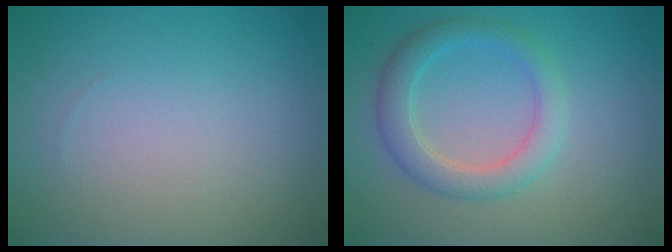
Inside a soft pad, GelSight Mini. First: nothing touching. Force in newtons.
{"total": 3.4, "press": 3.4, "slide": 0.2}